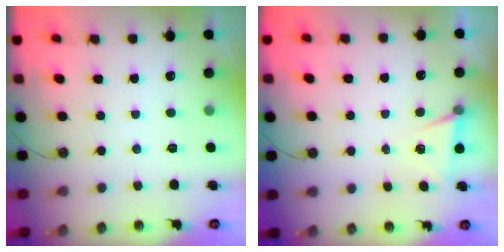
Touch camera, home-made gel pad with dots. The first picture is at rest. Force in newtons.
{"total": 4.9, "press": 2.0, "slide": 4.5}